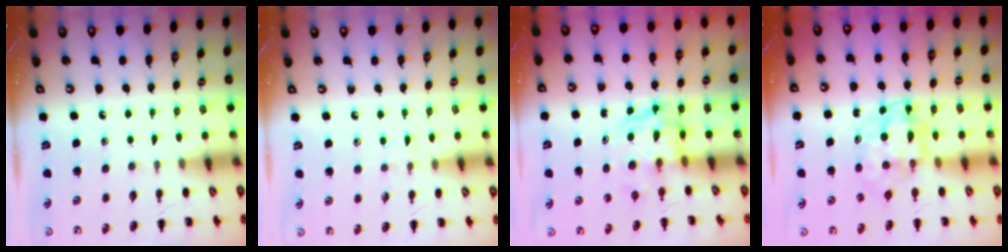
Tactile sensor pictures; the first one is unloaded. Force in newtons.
{"total": 5.3, "press": 4.8, "slide": 2.1}
{"total": 3.6, "press": 3.6, "slide": 0.2}
{"total": 5.2, "press": 5.1, "slide": 1.0}